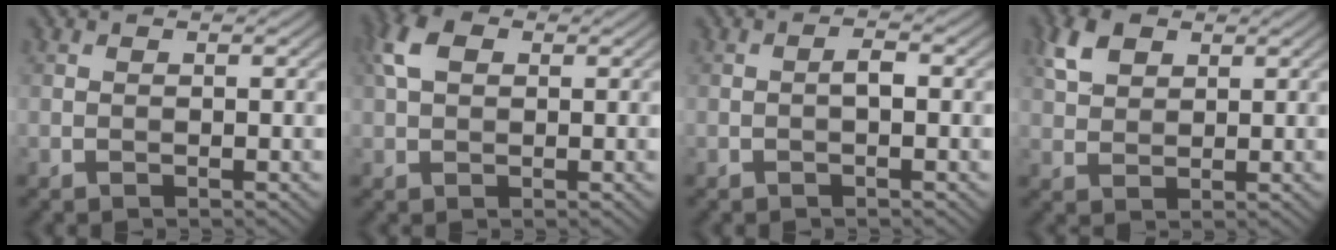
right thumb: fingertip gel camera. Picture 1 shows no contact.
{"total": 4.3, "force": [1.4, 2.8, 3.0], "torque": [-0.075, 0.013, 0.021]}
{"total": 1.2, "force": [-0.3, 0.2, 1.1], "torque": [-0.020, 0.006, -0.007]}
{"total": 4.4, "force": [2.3, 2.8, 2.5], "torque": [-0.058, 0.006, 0.044]}